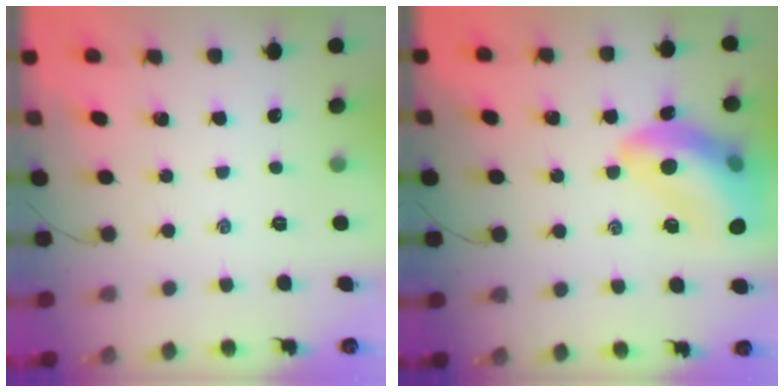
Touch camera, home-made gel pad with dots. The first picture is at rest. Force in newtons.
{"total": 18.8, "press": 18.6, "slide": 2.9}